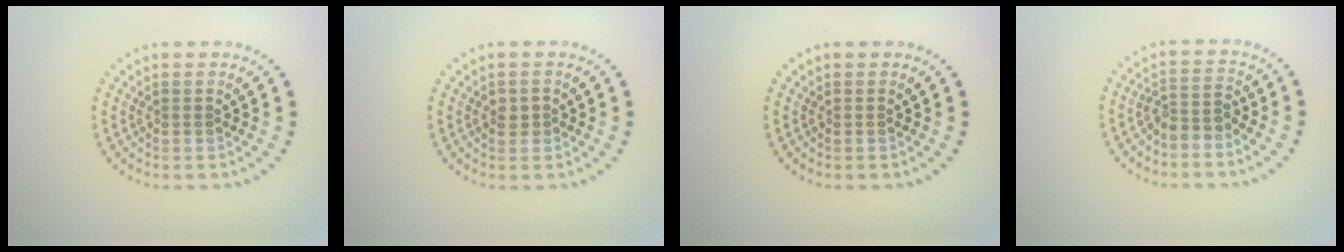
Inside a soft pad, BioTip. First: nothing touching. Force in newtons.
{"total": 1.2, "press": 1.2, "slide": 0.2}
{"total": 0.0}
{"total": 2.3, "press": 1.8, "slide": 1.5}